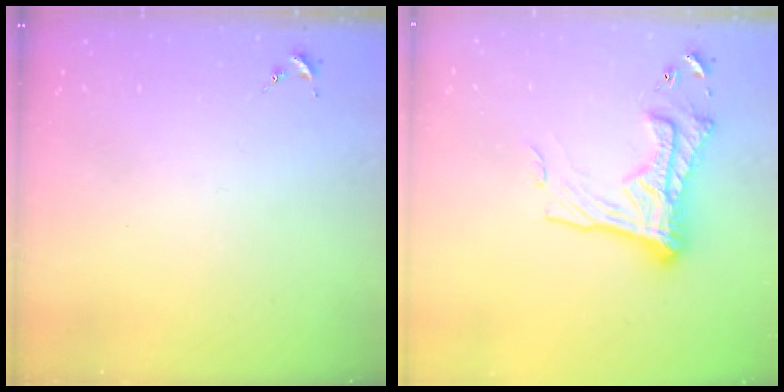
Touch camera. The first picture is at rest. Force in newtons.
{"total": 18.2, "press": 18.1, "slide": 1.5}